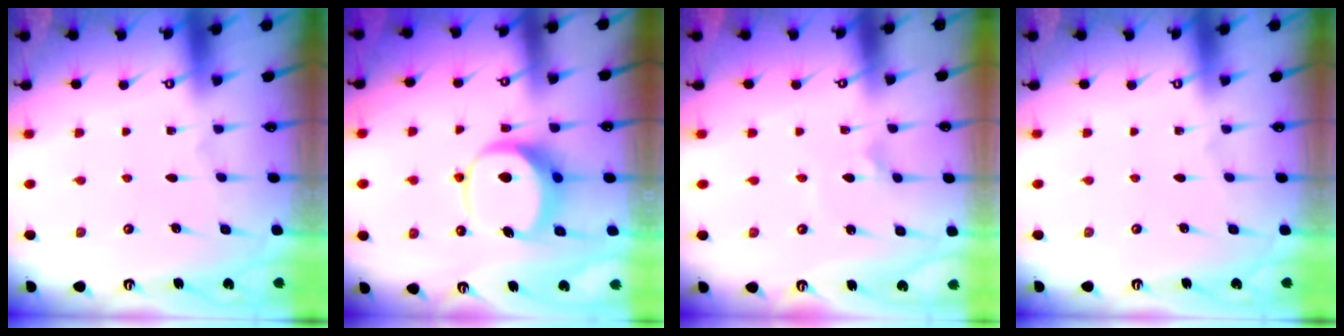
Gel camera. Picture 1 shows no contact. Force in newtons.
{"total": 8.2, "press": 8.0, "slide": 1.4}
{"total": 3.0, "press": 3.0, "slide": 0.2}
{"total": 0.0}